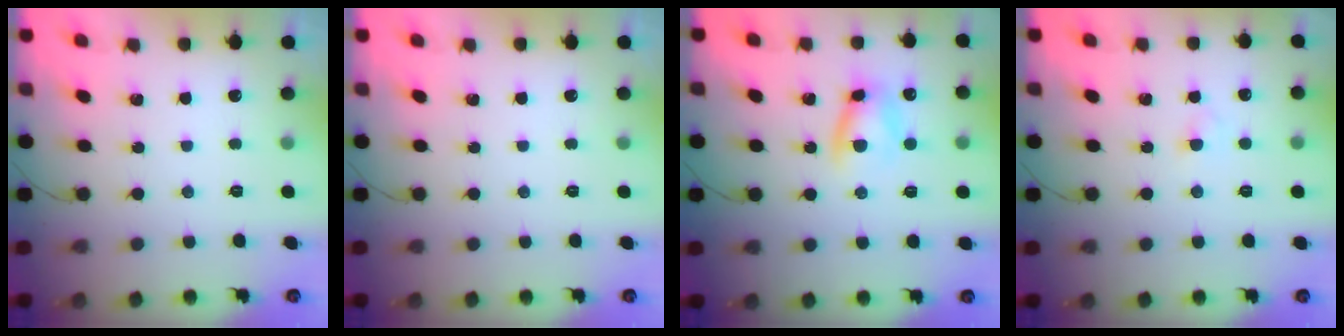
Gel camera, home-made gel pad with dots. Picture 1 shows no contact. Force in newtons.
{"total": 0.0}
{"total": 8.4, "press": 8.3, "slide": 1.4}
{"total": 2.6, "press": 2.4, "slide": 1.0}